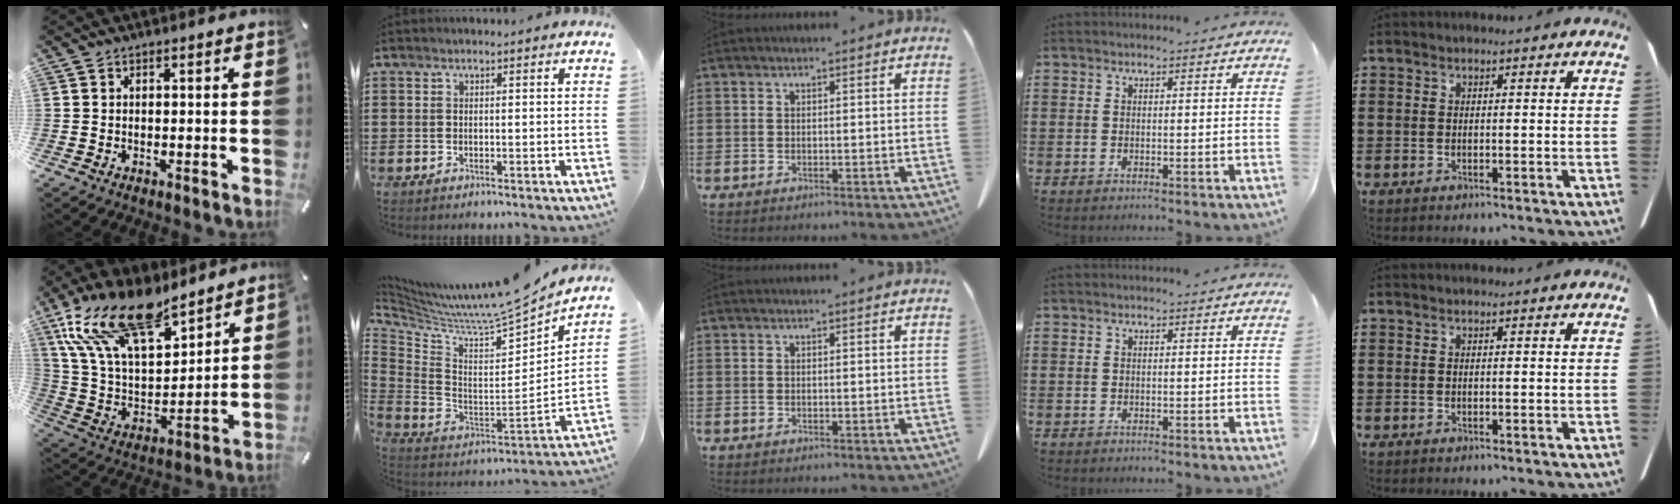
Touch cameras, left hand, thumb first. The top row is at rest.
{"thumb": {"total": 22.2, "force": [15.9, 10.4, 11.5], "torque": [-0.258, -0.103, 0.287]}, "index": {"total": 6.6, "force": [6.2, -1.0, 2.0], "torque": [-0.075, -0.067, 0.089]}}